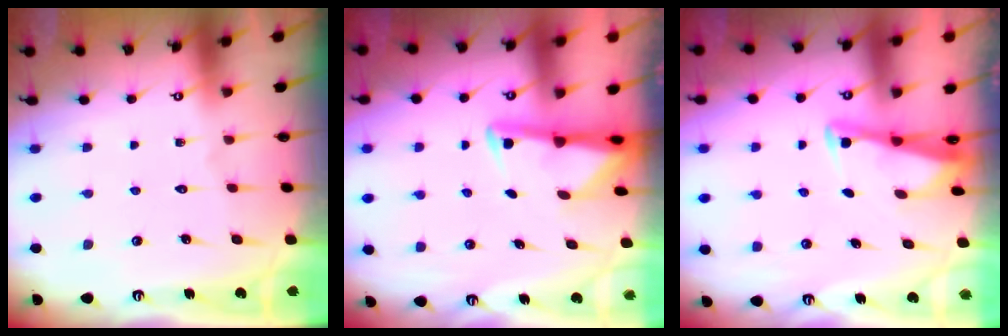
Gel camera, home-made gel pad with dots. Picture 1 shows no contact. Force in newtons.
{"total": 3.0, "press": 2.9, "slide": 0.6}
{"total": 3.0, "press": 2.9, "slide": 0.3}